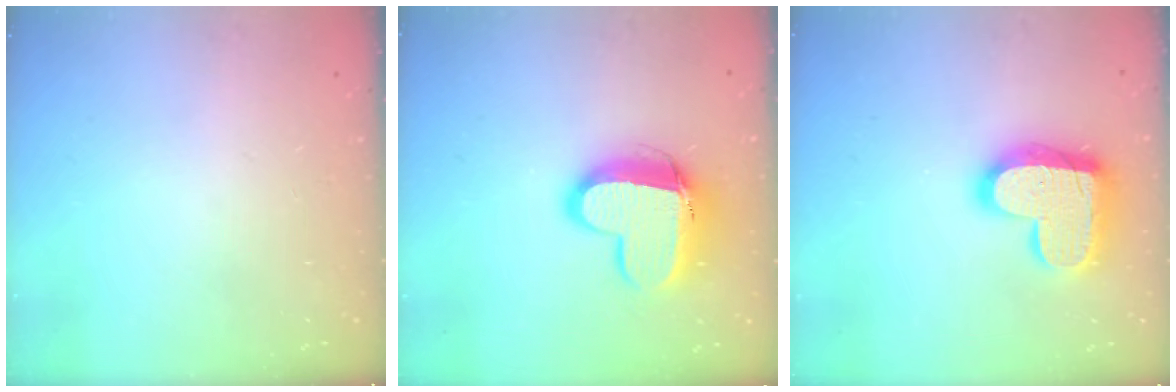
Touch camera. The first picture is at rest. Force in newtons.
{"total": 13.5, "press": 13.5, "slide": 1.4}
{"total": 17.9, "press": 17.9, "slide": 1.4}